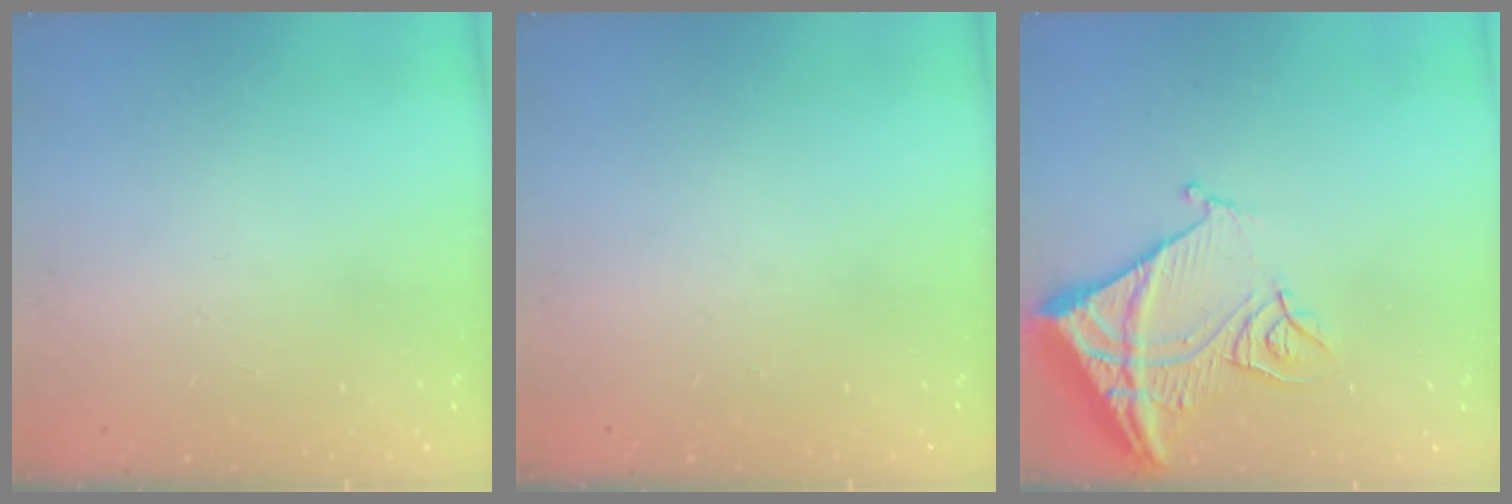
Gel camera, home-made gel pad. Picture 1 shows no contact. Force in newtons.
{"total": 0.0}
{"total": 14.7, "press": 14.6, "slide": 1.6}